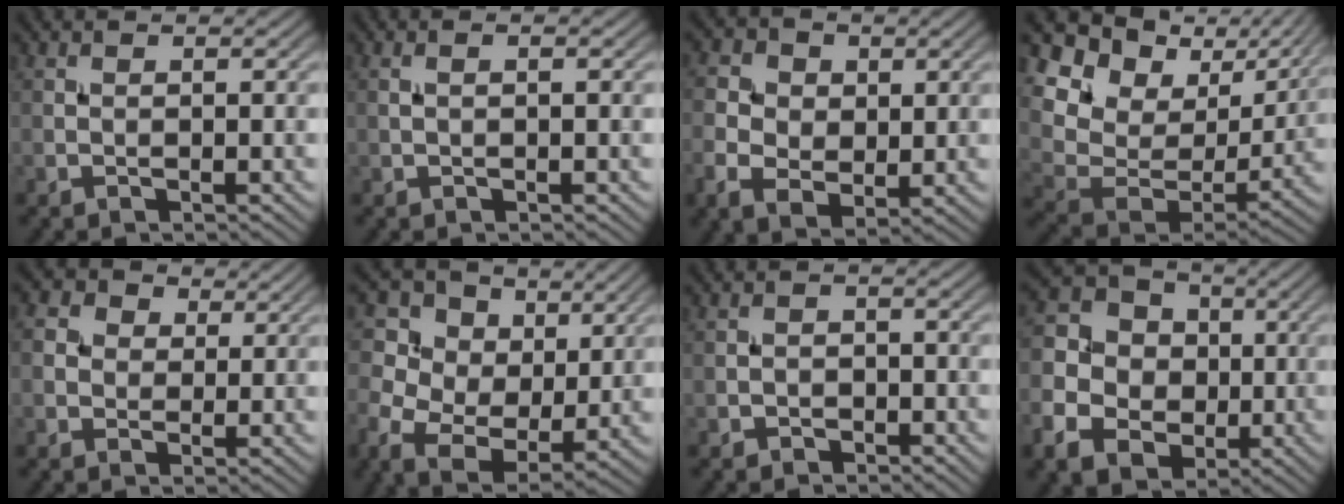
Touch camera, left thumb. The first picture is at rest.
{"total": 1.0, "force": [0.2, 0.2, 1.0], "torque": [-0.017, -0.001, 0.004]}
{"total": 6.5, "force": [0.3, 5.2, 4.0], "torque": [-0.096, -0.001, 0.000]}
{"total": 15.9, "force": [7.7, 10.6, 9.0], "torque": [-0.218, 0.007, 0.155]}
{"total": 4.4, "force": [1.4, 3.6, 2.1], "torque": [-0.065, 0.008, 0.023]}
{"total": 11.5, "force": [3.6, 8.7, 6.6], "torque": [-0.187, 0.018, 0.068]}
{"total": 1.7, "force": [-1.0, 1.2, 0.5], "torque": [-0.004, 0.003, -0.022]}
{"total": 11.8, "force": [-2.3, 10.0, 5.8], "torque": [-0.169, -0.020, -0.059]}